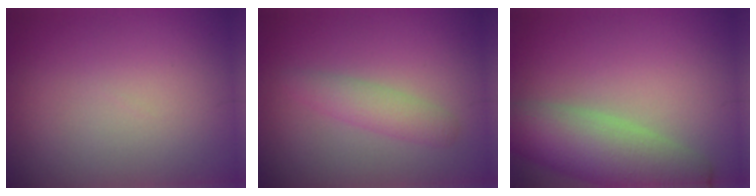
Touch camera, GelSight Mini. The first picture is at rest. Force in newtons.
{"total": 2.2, "press": 2.2, "slide": 0.1}
{"total": 6.7, "press": 6.7, "slide": 0.6}